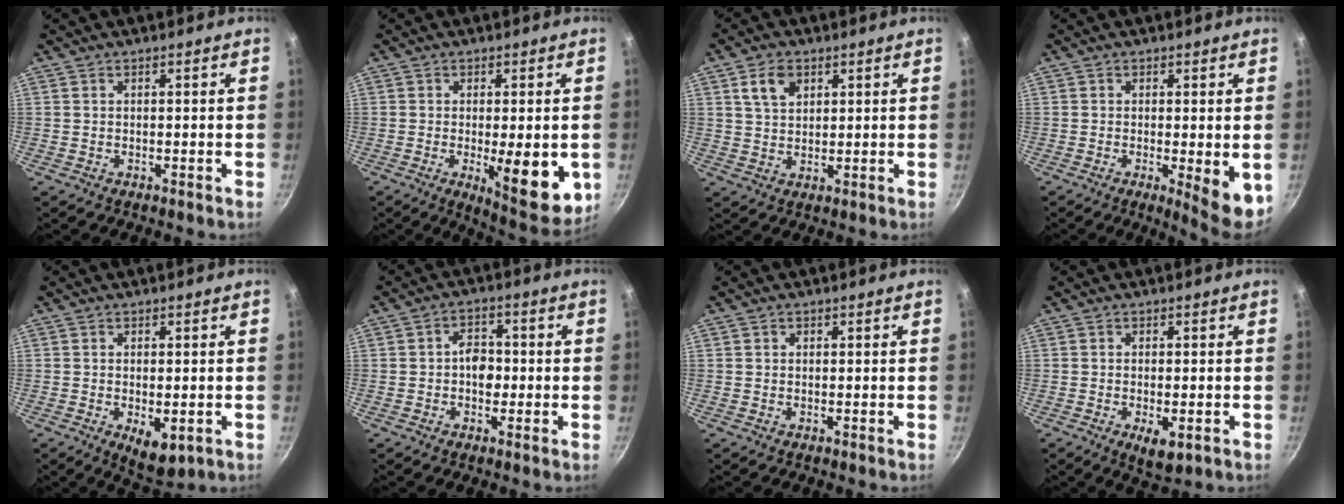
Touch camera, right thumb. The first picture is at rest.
{"total": 12.5, "force": [-2.2, 4.1, 11.6], "torque": [-0.131, -0.011, -0.019]}
{"total": 5.6, "force": [2.5, 3.7, 3.4], "torque": [-0.052, -0.005, 0.046]}
{"total": 6.8, "force": [-1.1, 1.7, 6.5], "torque": [-0.079, -0.010, -0.010]}
{"total": 6.0, "force": [-1.6, 2.9, 5.0], "torque": [-0.066, -0.008, -0.011]}
{"total": 5.0, "force": [-0.5, 3.7, 3.3], "torque": [-0.024, 0.012, -0.012]}
{"total": 0.6, "force": [0.2, 0.6, 0.1], "torque": [0.002, 0.002, 0.001]}
{"total": 4.8, "force": [-1.6, 2.0, 4.1], "torque": [-0.062, -0.007, -0.017]}